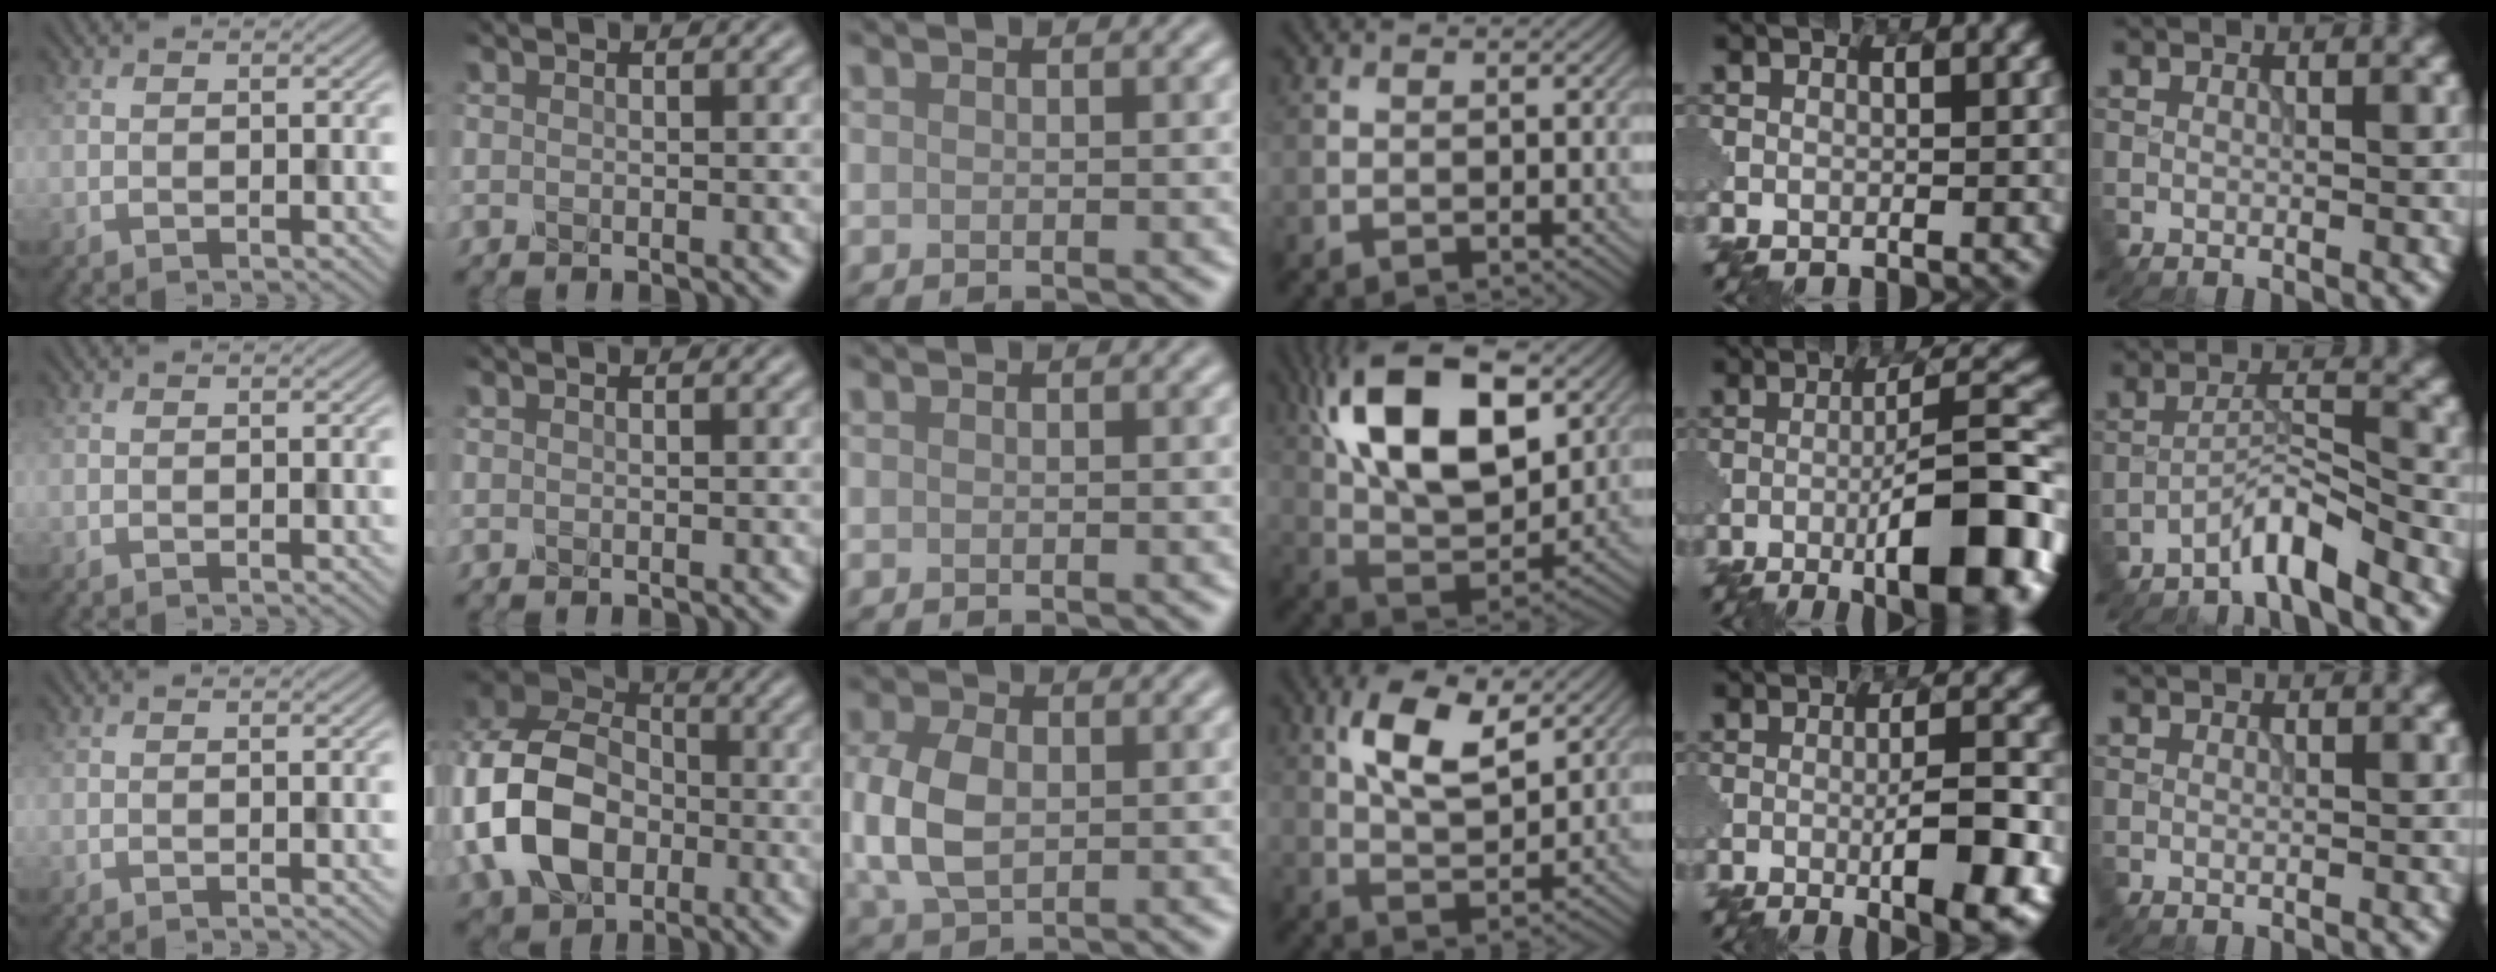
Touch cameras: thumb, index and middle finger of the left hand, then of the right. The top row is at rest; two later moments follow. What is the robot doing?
{"motion": "dispense", "object": "glue stick"}